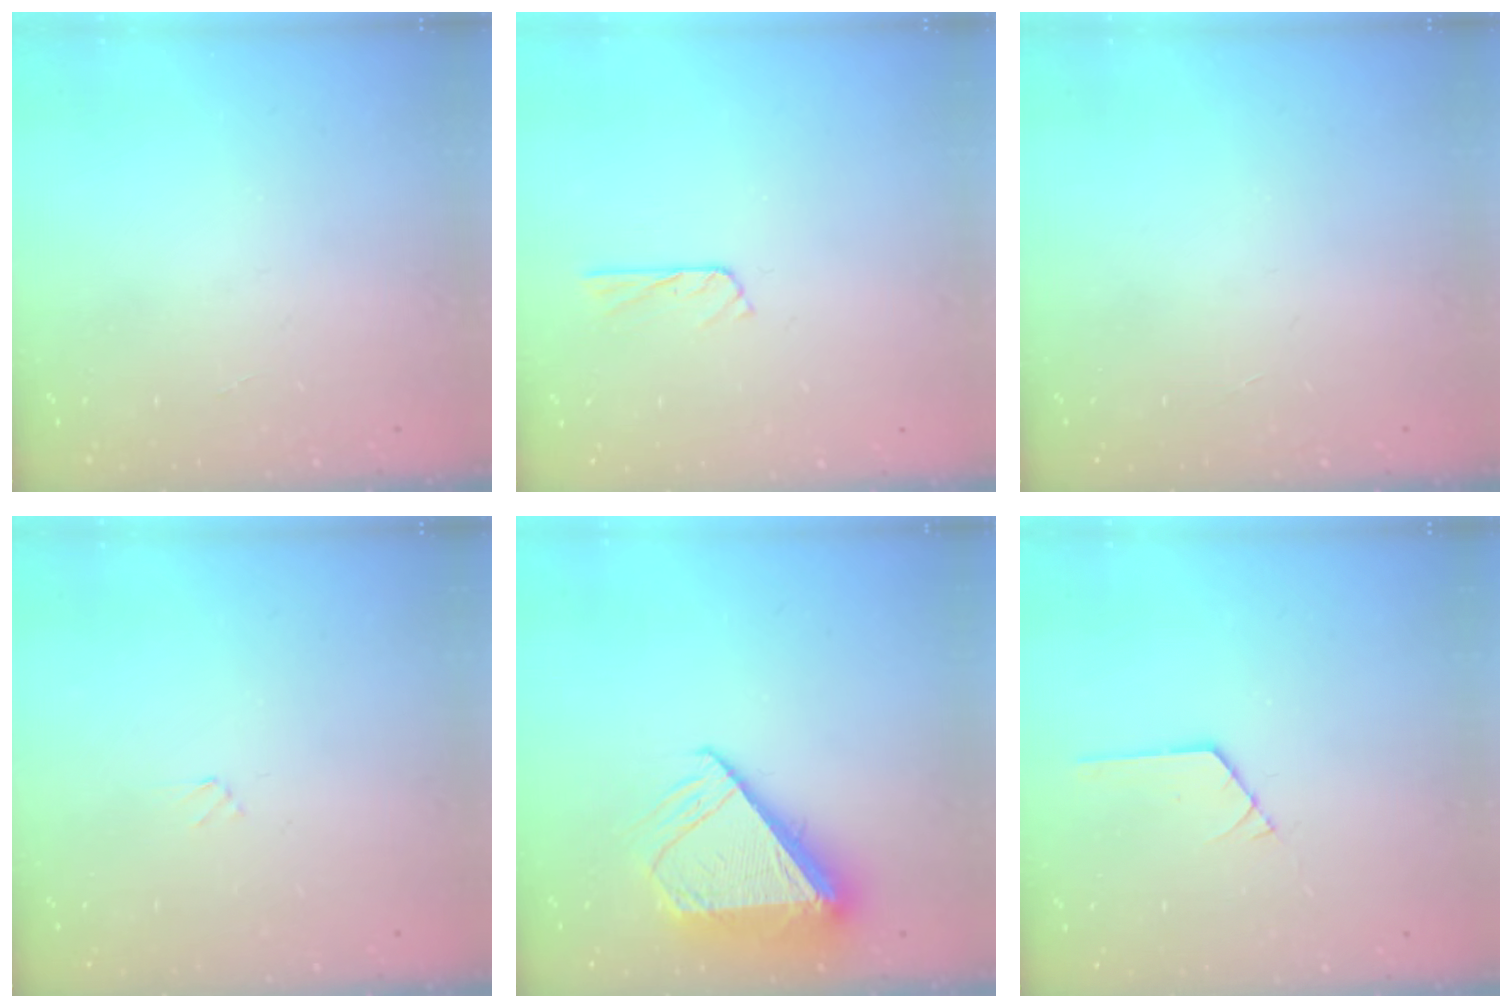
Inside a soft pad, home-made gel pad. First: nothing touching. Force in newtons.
{"total": 2.8, "press": 2.8, "slide": 0.3}
{"total": 0.0}
{"total": 1.9, "press": 1.9, "slide": 0.2}
{"total": 9.8, "press": 9.7, "slide": 1.1}
{"total": 1.1, "press": 1.0, "slide": 0.1}